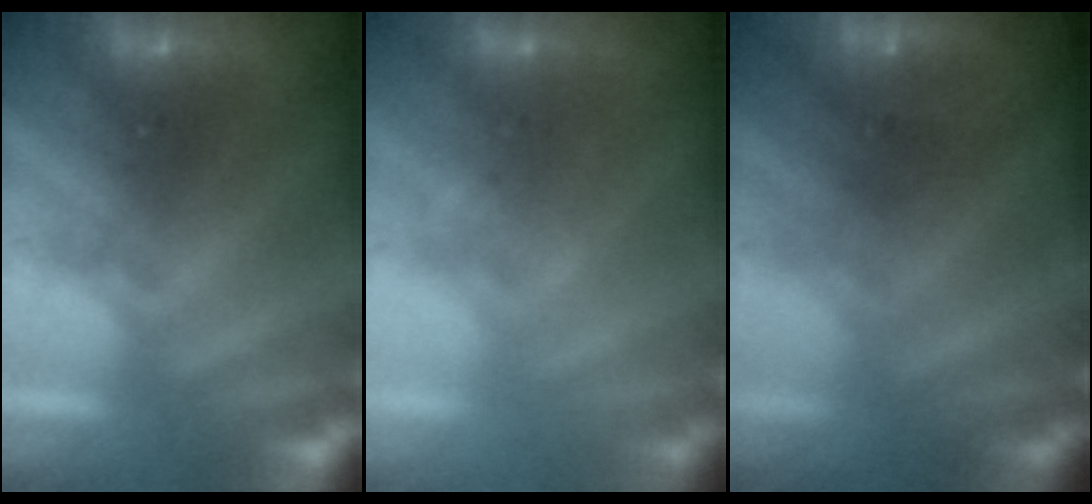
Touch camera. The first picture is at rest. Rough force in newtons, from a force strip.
{"total": 2.2}
{"total": 4.8}